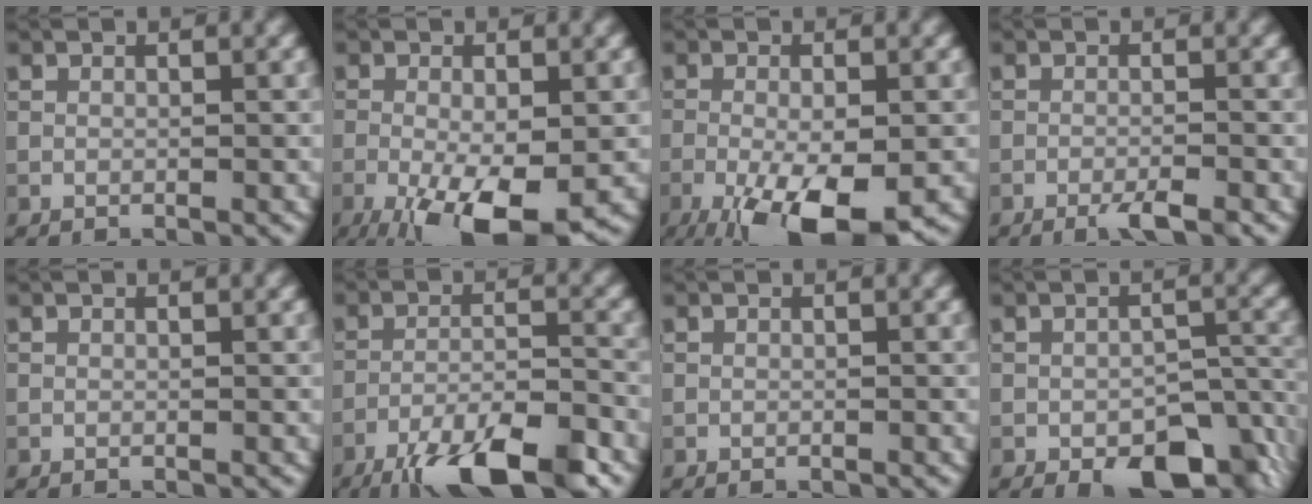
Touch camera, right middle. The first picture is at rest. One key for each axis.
{"total": 8.8, "fx": -3.5, "fy": 2.9, "fz": 7.6, "tx": -0.134, "ty": -0.017, "tz": -0.049}
{"total": 9.6, "fx": -4.4, "fy": 3.0, "fz": 8.0, "tx": -0.141, "ty": -0.018, "tz": -0.065}
{"total": 2.3, "fx": -1.6, "fy": 0.2, "fz": 1.7, "tx": -0.030, "ty": -0.002, "tz": -0.031}
{"total": 0.0}
{"total": 11.0, "fx": -7.8, "fy": 2.6, "fz": 7.2, "tx": -0.125, "ty": -0.008, "tz": -0.131}
{"total": 0.0}
{"total": 7.9, "fx": -4.0, "fy": 3.8, "fz": 5.7, "tx": -0.074, "ty": -0.015, "tz": -0.045}